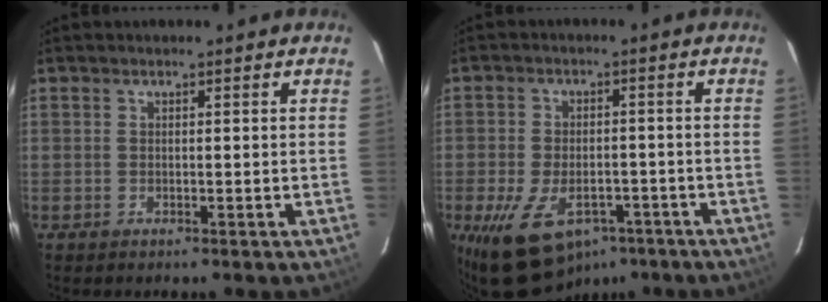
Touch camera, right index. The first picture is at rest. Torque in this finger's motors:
{"motor_torque": [1.60, -0.54, 0.66, 0.13]}